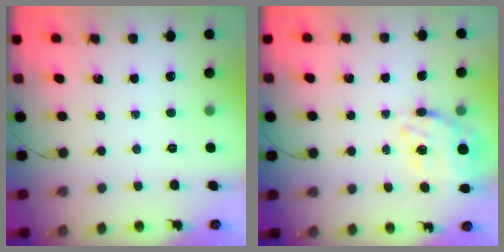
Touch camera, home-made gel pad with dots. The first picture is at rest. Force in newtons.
{"total": 10.7, "press": 10.0, "slide": 3.7}